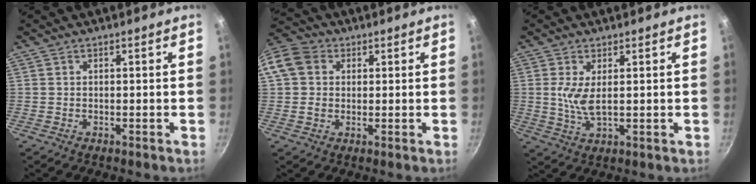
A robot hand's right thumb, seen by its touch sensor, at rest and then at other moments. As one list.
[{"total": 10.0, "force": [2.1, 8.5, 4.9], "torque": [-0.086, 0.018, 0.025]}, {"total": 5.3, "force": [0.8, 2.0, 4.8], "torque": [-0.098, -0.008, 0.022]}]